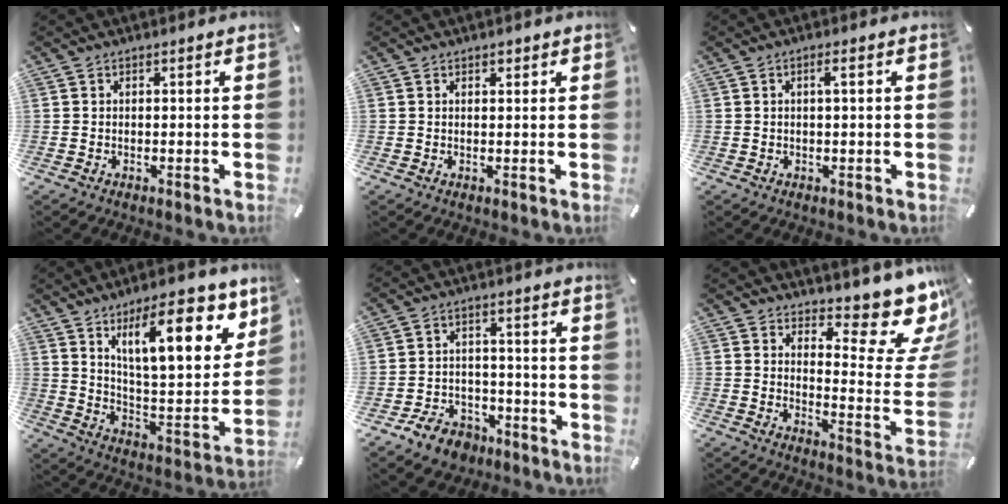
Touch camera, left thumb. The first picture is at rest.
{"total": 1.0, "force": [0.7, 0.6, 0.3], "torque": [-0.007, 0.001, 0.012]}
{"total": 1.9, "force": [0.4, 0.4, 1.8], "torque": [-0.036, 0.002, 0.006]}
{"total": 21.0, "force": [12.0, 7.6, 15.5], "torque": [-0.223, -0.066, 0.188]}
{"total": 7.9, "force": [-5.7, 5.1, 2.3], "torque": [-0.035, 0.046, -0.101]}
{"total": 15.2, "force": [10.0, 6.2, 9.7], "torque": [-0.102, -0.102, 0.166]}